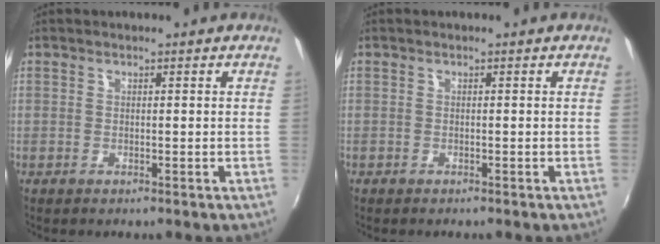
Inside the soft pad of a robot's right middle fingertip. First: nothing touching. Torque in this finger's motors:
{"motor_torque": [-0.33, 0.13, -0.05, 0.00]}